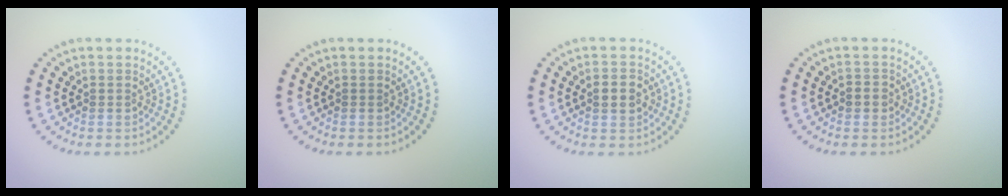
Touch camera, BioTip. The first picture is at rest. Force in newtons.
{"total": 0.0}
{"total": 2.5, "press": 2.5, "slide": 0.0}
{"total": 1.2, "press": 1.1, "slide": 0.4}